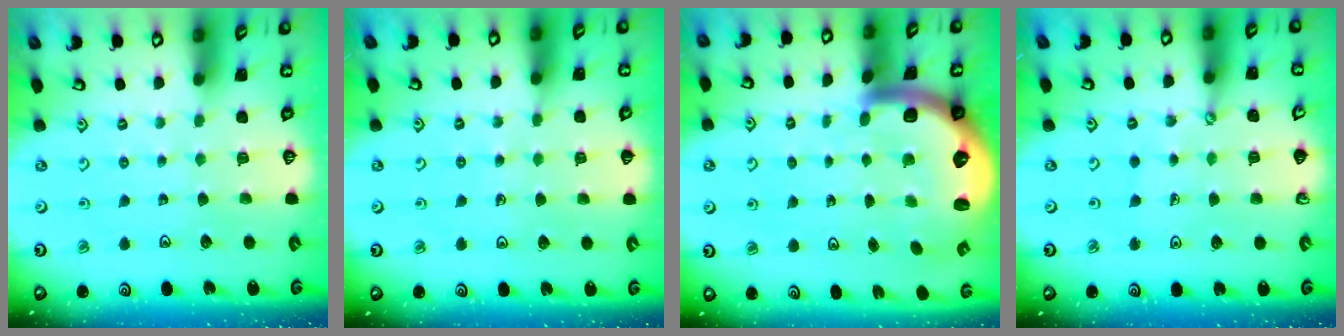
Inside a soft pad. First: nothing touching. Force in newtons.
{"total": 4.0, "press": 3.9, "slide": 0.5}
{"total": 6.2, "press": 6.0, "slide": 1.6}
{"total": 0.6, "press": 0.6, "slide": 0.1}